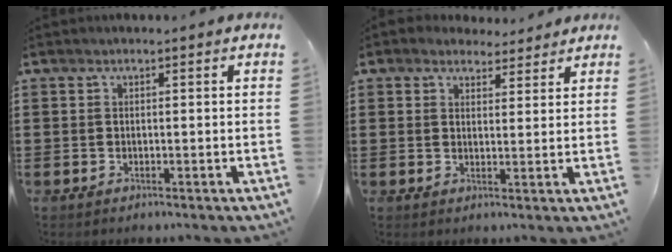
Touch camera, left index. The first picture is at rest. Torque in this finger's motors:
{"motor_torque": [2.14, 0.00, 0.52, 0.12]}